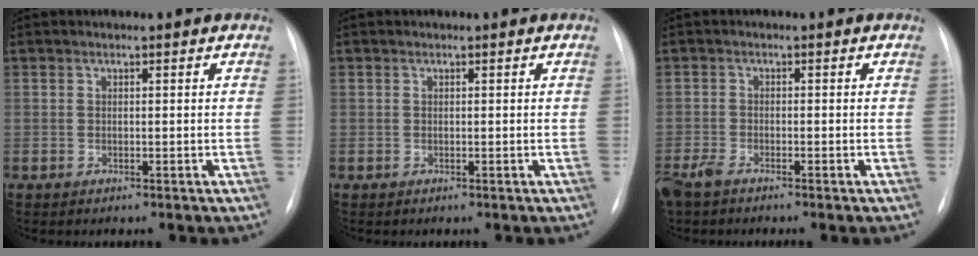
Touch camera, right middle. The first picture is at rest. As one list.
[{"total": 0.0}, {"total": 3.4, "force": [-2.7, 0.8, 2.0], "torque": [-0.046, -0.008, -0.053]}]